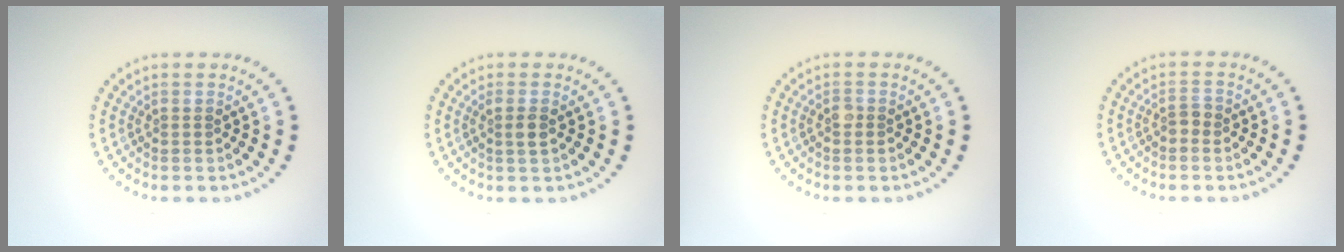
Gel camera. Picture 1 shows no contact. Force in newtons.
{"total": 1.3, "press": 1.1, "slide": 0.6}
{"total": 0.8, "press": 0.7, "slide": 0.3}
{"total": 1.1, "press": 0.9, "slide": 0.5}